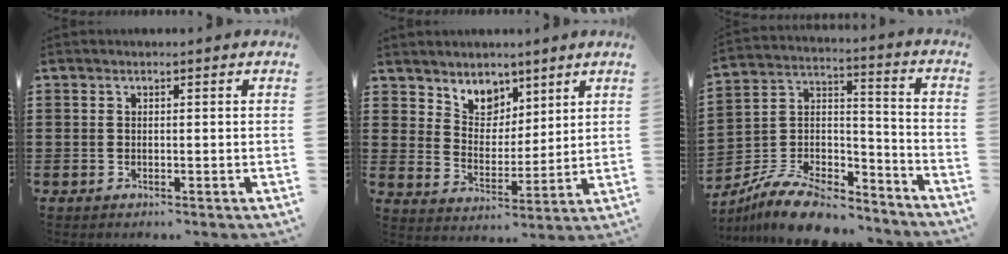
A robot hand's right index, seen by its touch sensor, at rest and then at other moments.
{"total": 5.9, "force": [4.5, 3.7, 0.5], "torque": [-0.032, -0.017, 0.084]}
{"total": 9.5, "force": [-8.1, 3.2, 3.9], "torque": [-0.082, 0.020, -0.159]}